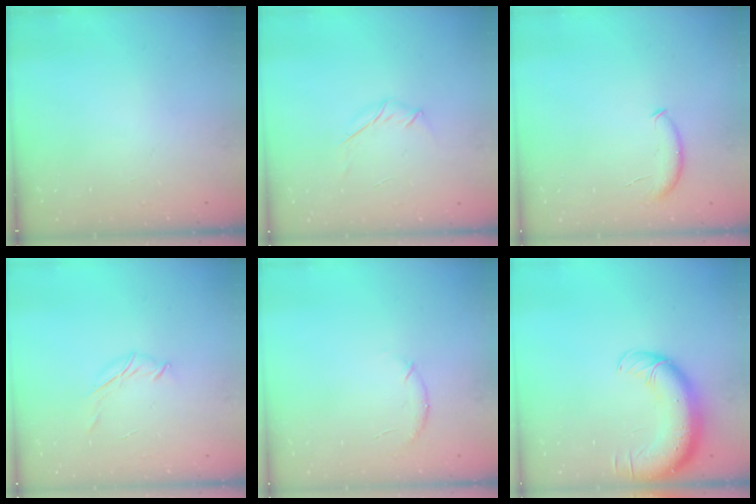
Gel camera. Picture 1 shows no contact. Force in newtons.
{"total": 3.8, "press": 3.7, "slide": 0.9}
{"total": 6.8, "press": 6.8, "slide": 0.6}
{"total": 4.7, "press": 4.6, "slide": 0.9}
{"total": 5.7, "press": 5.6, "slide": 1.3}
{"total": 13.5, "press": 13.0, "slide": 3.6}